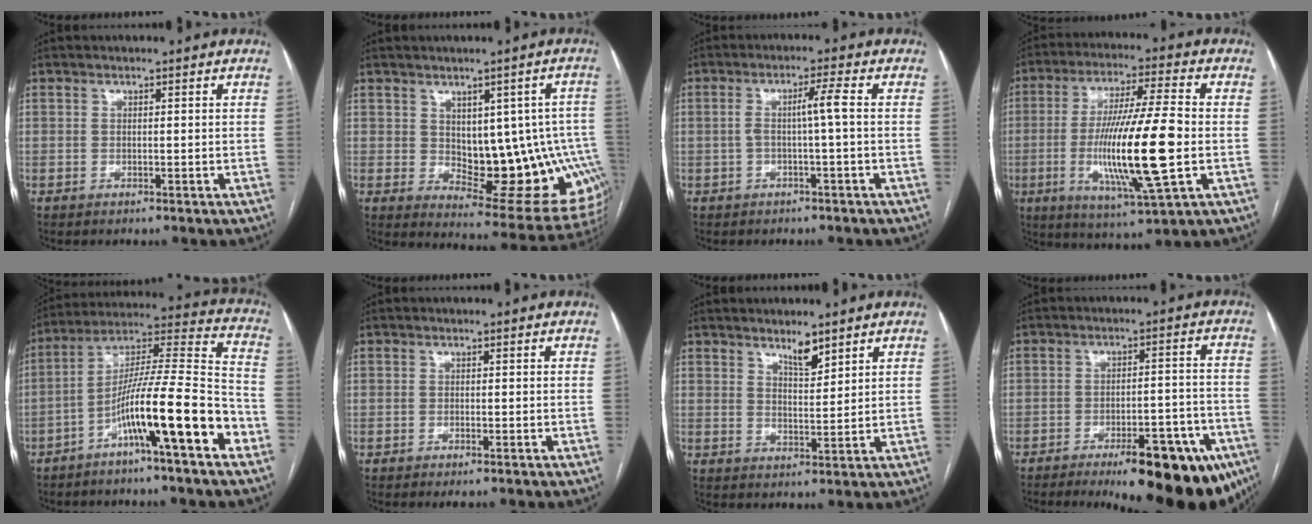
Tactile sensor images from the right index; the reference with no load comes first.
{"total": 16.6, "force": [-0.8, 7.5, 14.8], "torque": [-0.136, 0.012, 0.017]}
{"total": 3.4, "force": [-0.3, -0.6, 3.4], "torque": [-0.061, 0.015, 0.000]}
{"total": 17.5, "force": [-2.7, 0.9, 17.3], "torque": [-0.332, -0.015, -0.045]}
{"total": 16.8, "force": [-7.7, 0.5, 14.9], "torque": [-0.253, 0.007, -0.131]}
{"total": 1.0, "force": [-0.8, 0.0, 0.6], "torque": [-0.011, -0.004, -0.009]}
{"total": 3.6, "force": [2.9, 0.8, 1.9], "torque": [-0.036, -0.007, 0.053]}
{"total": 19.0, "force": [-12.4, 5.4, 13.4], "torque": [-0.098, 0.021, -0.163]}